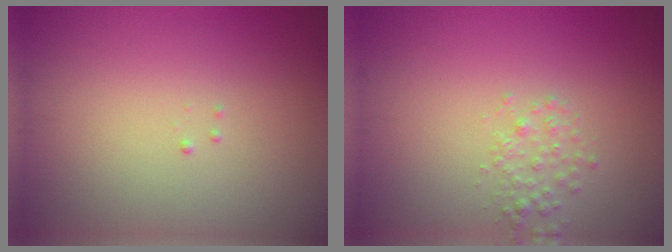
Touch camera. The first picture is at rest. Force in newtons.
{"total": 1.4, "press": 1.4, "slide": 0.1}